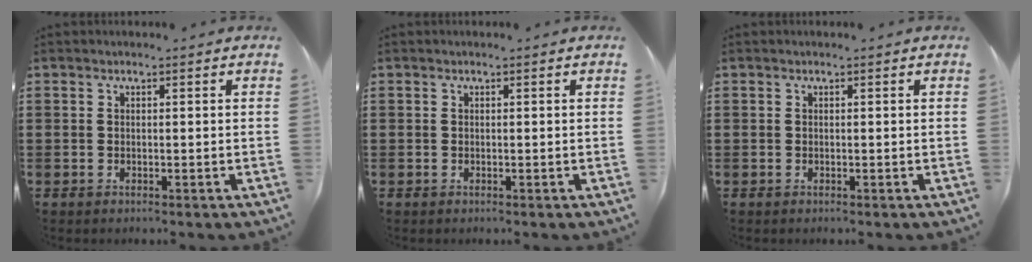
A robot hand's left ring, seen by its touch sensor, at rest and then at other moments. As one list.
[{"total": 0.0}, {"total": 0.0}]